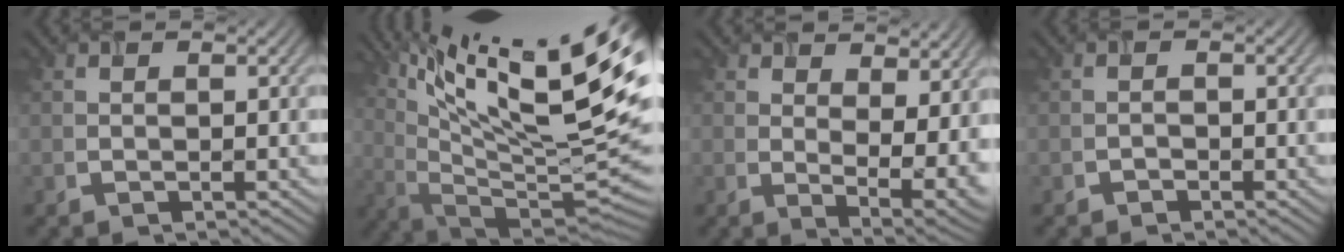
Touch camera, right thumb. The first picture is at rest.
{"total": 18.2, "force": [9.5, 4.1, 15.0], "torque": [-0.248, 0.007, 0.156]}
{"total": 8.6, "force": [4.1, 4.1, 6.3], "torque": [-0.090, -0.008, 0.069]}
{"total": 0.8, "force": [-0.7, 0.3, -0.2], "torque": [0.009, -0.001, -0.015]}